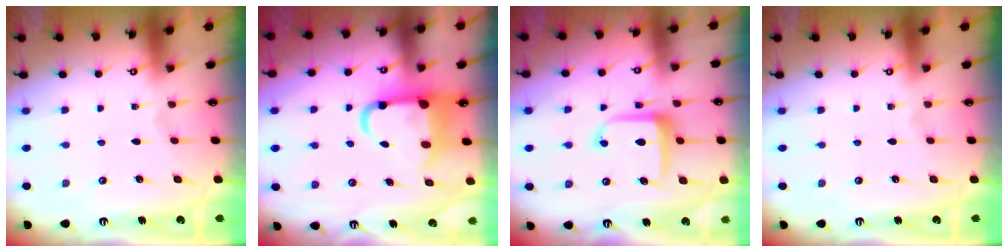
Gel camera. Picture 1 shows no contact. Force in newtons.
{"total": 9.4, "press": 9.0, "slide": 2.8}
{"total": 9.3, "press": 9.2, "slide": 0.5}
{"total": 0.0}